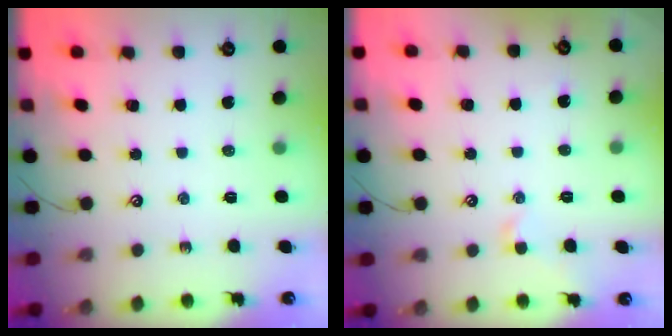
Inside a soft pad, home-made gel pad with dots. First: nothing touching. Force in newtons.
{"total": 0.7, "press": 0.4, "slide": 0.6}